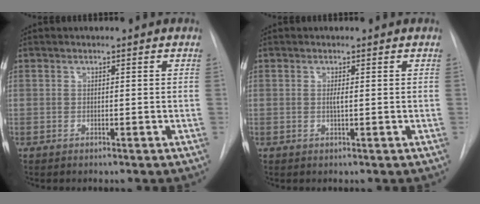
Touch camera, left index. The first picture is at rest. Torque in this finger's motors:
{"motor_torque": [0.62, -0.19, 0.03, 0.02]}